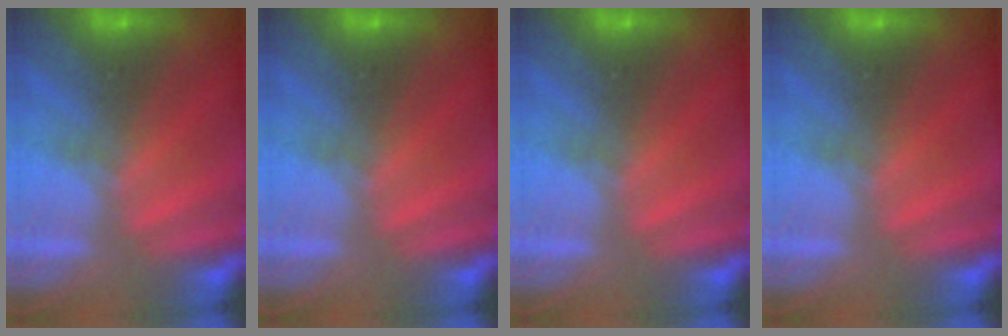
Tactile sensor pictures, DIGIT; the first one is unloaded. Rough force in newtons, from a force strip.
{"total": 0.0}
{"total": 0.0}
{"total": 0.0}